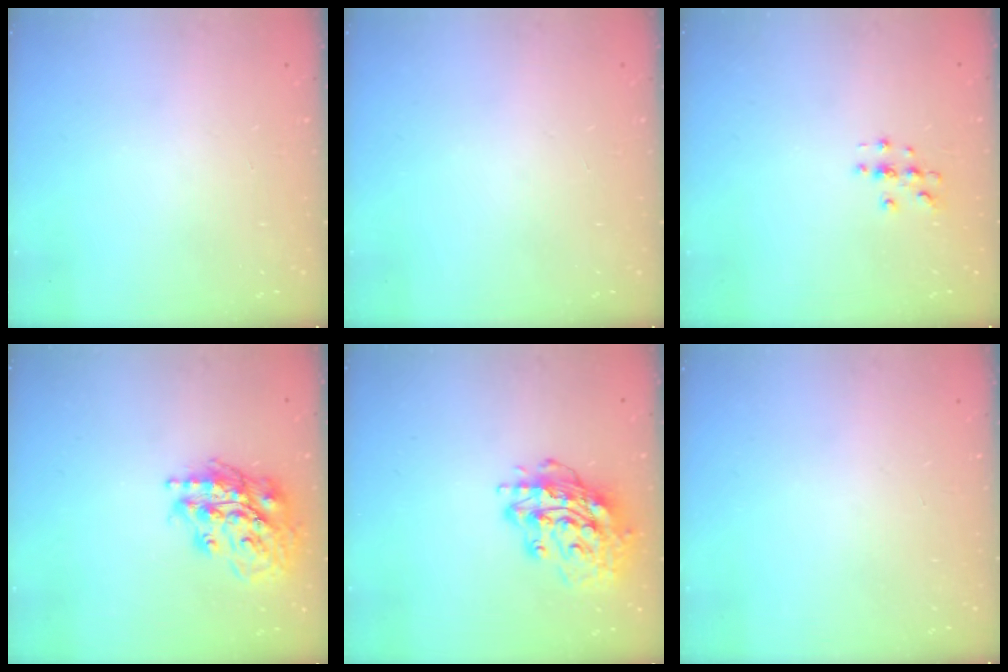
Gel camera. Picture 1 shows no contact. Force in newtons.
{"total": 0.0}
{"total": 3.0, "press": 3.0, "slide": 0.3}
{"total": 18.3, "press": 18.1, "slide": 2.6}
{"total": 15.5, "press": 15.5, "slide": 1.5}
{"total": 0.0}